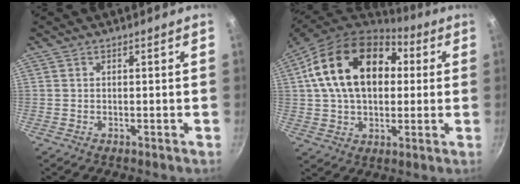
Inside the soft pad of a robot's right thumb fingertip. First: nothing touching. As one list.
[{"total": 20.9, "force": [4.8, 14.1, 14.8], "torque": [-0.226, 0.019, 0.070]}]